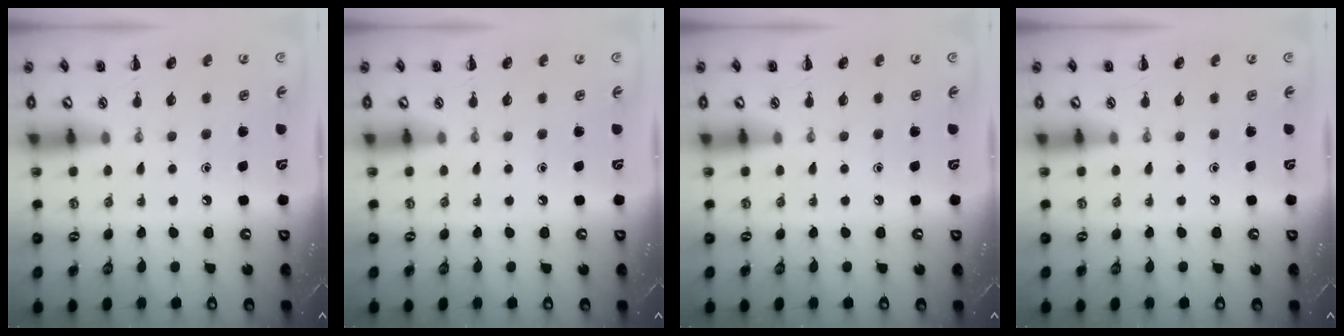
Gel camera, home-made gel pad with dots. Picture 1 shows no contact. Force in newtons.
{"total": 0.0}
{"total": 0.0}
{"total": 0.0}